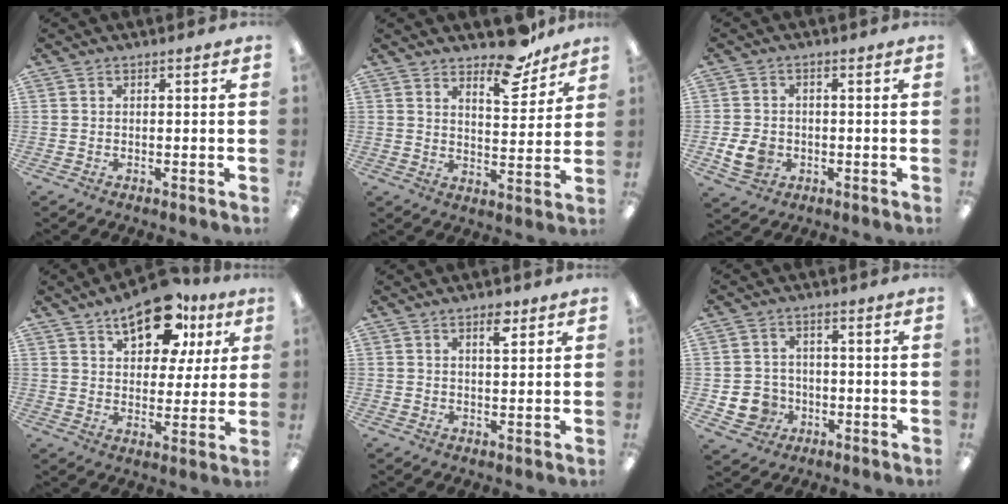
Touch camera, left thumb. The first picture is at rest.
{"total": 10.7, "force": [8.6, 4.1, 4.9], "torque": [-0.051, -0.060, 0.147]}
{"total": 5.9, "force": [-1.4, 4.8, 3.1], "torque": [-0.054, 0.000, -0.027]}
{"total": 15.4, "force": [9.4, 7.9, 9.3], "torque": [-0.126, -0.035, 0.160]}
{"total": 4.2, "force": [2.7, 1.4, 2.8], "torque": [-0.032, -0.010, 0.040]}
{"total": 6.6, "force": [-1.9, 6.0, 1.8], "torque": [-0.040, 0.015, -0.030]}